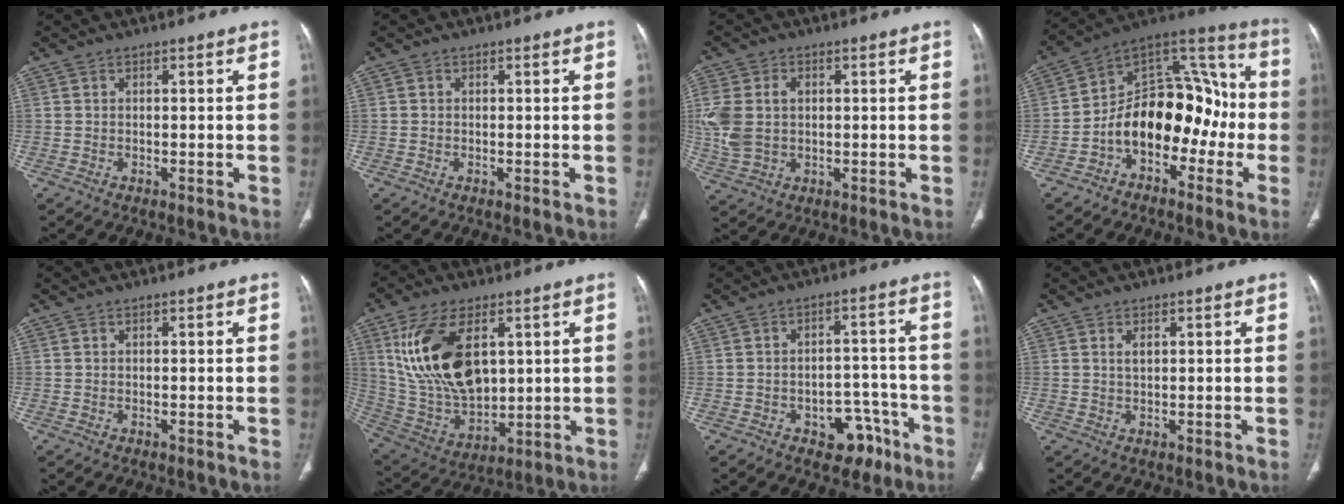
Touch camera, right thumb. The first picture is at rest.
{"total": 0.0}
{"total": 10.1, "force": [1.4, 7.0, 7.1], "torque": [-0.164, 0.011, 0.038]}
{"total": 18.6, "force": [-4.7, 11.9, 13.5], "torque": [-0.165, 0.086, -0.080]}
{"total": 0.0}
{"total": 19.6, "force": [5.8, 11.1, 15.1], "torque": [-0.270, -0.022, 0.129]}
{"total": 8.4, "force": [-4.7, 5.5, 4.2], "torque": [-0.019, 0.047, -0.059]}
{"total": 1.6, "force": [0.7, 0.8, 1.3], "torque": [-0.022, -0.001, 0.015]}